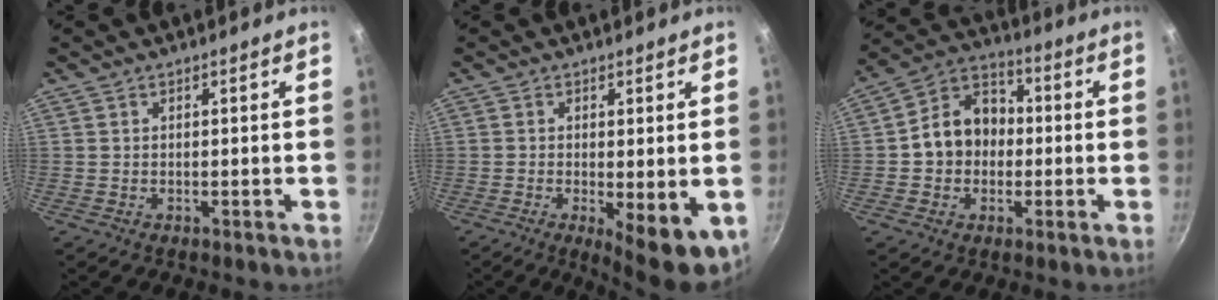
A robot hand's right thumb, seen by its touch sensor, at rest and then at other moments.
{"total": 9.1, "force": [-1.9, 2.9, 8.4], "torque": [-0.099, -0.009, -0.016]}
{"total": 11.9, "force": [-0.5, 9.8, 6.7], "torque": [-0.073, 0.032, -0.028]}